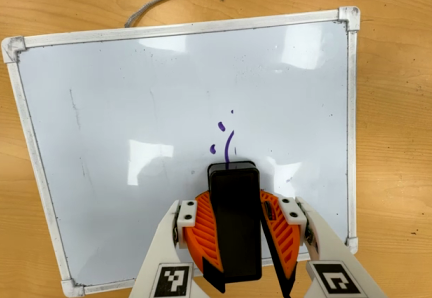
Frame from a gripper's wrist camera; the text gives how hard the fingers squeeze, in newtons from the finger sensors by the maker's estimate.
{"total": 11.6, "left": 11.9, "right": 11.4}